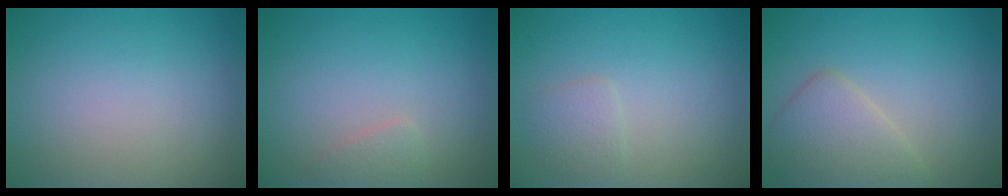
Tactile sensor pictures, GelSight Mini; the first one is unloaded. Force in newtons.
{"total": 1.0, "press": 1.0, "slide": 0.1}
{"total": 1.5, "press": 1.5, "slide": 0.1}
{"total": 3.8, "press": 3.7, "slide": 0.3}